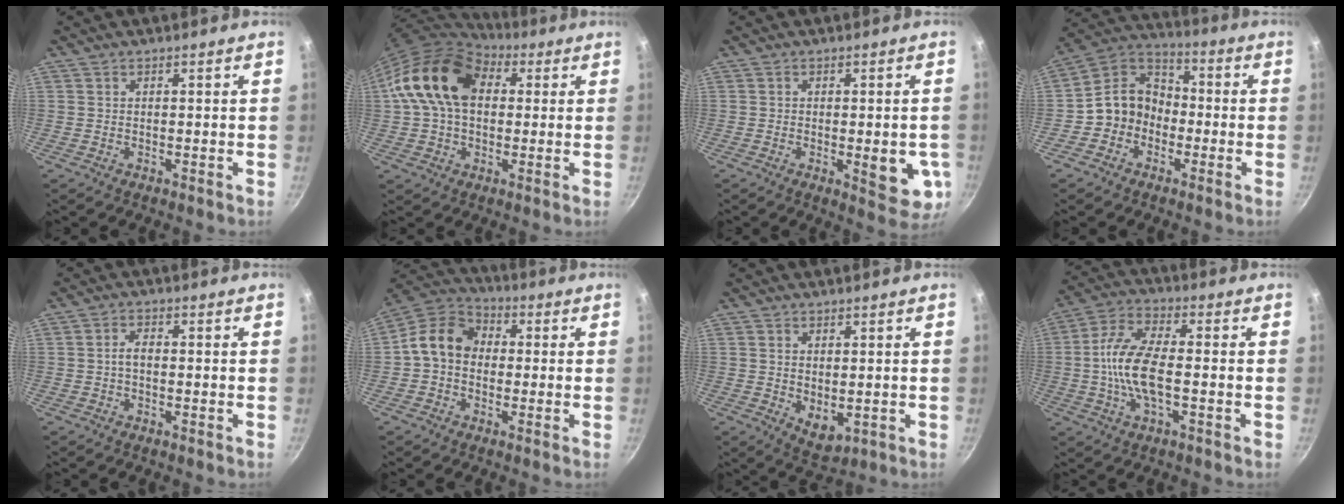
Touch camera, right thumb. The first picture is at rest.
{"total": 16.6, "force": [3.0, 11.7, 11.4], "torque": [-0.182, 0.024, 0.036]}
{"total": 8.5, "force": [-1.6, 3.3, 7.7], "torque": [-0.073, -0.005, -0.016]}
{"total": 10.0, "force": [-2.7, 8.5, 4.5], "torque": [-0.042, 0.049, -0.070]}
{"total": 2.3, "force": [-0.3, 1.3, 1.8], "torque": [-0.030, 0.013, -0.007]}
{"total": 10.4, "force": [-0.2, 8.4, 6.2], "torque": [-0.081, 0.033, -0.029]}
{"total": 5.2, "force": [0.2, 3.2, 4.0], "torque": [-0.056, -0.017, 0.012]}
{"total": 11.4, "force": [-1.4, 4.6, 10.3], "torque": [-0.207, 0.025, -0.039]}